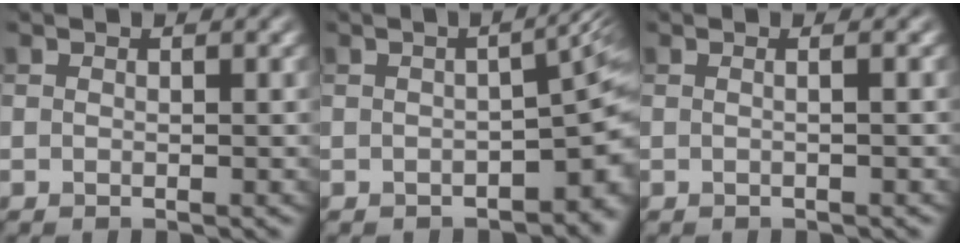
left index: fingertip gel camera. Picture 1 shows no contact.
{"total": 5.8, "force": [-2.1, 1.8, 5.1], "torque": [-0.048, -0.008, -0.027]}
{"total": 1.6, "force": [0.2, 0.8, 1.4], "torque": [-0.009, -0.002, -0.014]}